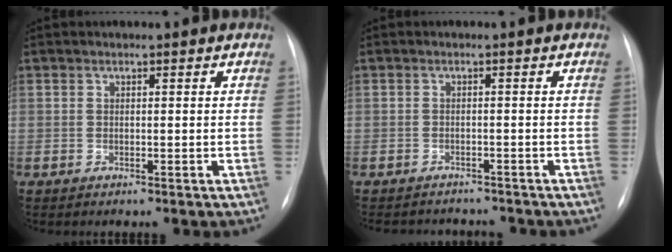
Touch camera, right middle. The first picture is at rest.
{"total": 6.6, "force": [-6.3, 1.9, 1.0], "torque": [-0.011, 0.004, -0.075]}